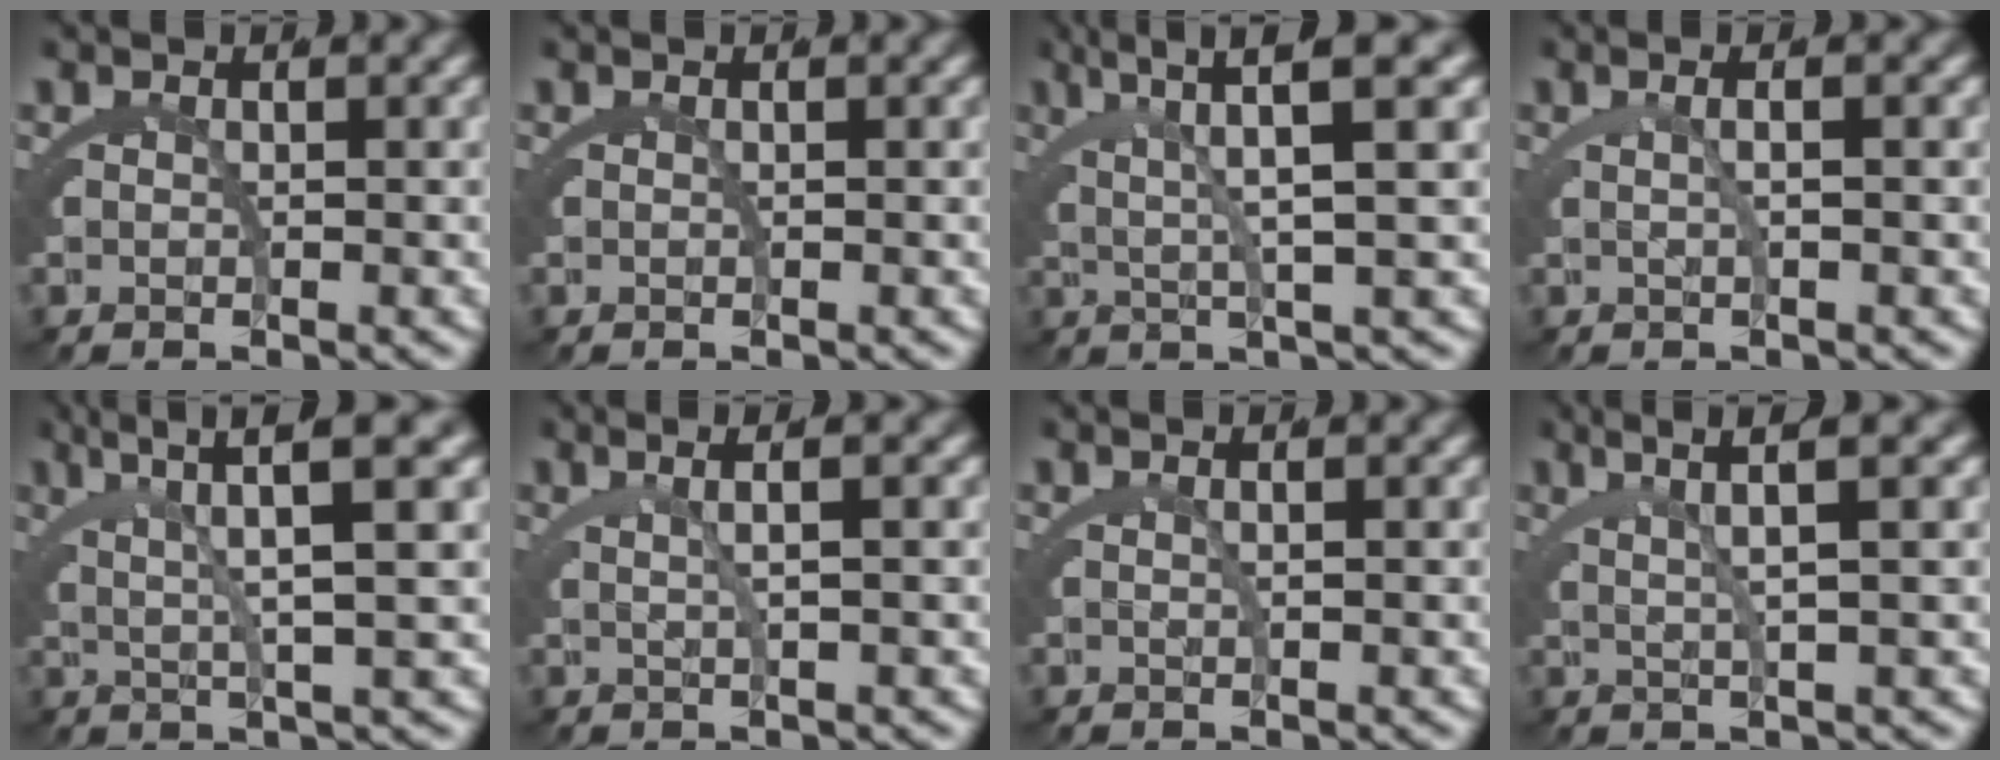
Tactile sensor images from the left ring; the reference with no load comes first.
{"total": 0.0}
{"total": 6.3, "force": [3.6, -0.3, 5.1], "torque": [-0.072, 0.013, 0.057]}
{"total": 1.6, "force": [0.3, -0.6, 1.4], "torque": [-0.015, 0.006, 0.007]}
{"total": 6.5, "force": [3.8, -0.3, 5.2], "torque": [-0.072, 0.014, 0.060]}
{"total": 2.9, "force": [1.6, -0.3, 2.5], "torque": [-0.016, 0.016, 0.023]}
{"total": 1.0, "force": [0.3, -0.7, 0.6], "torque": [-0.009, 0.003, 0.007]}
{"total": 5.1, "force": [3.5, -0.2, 3.6], "torque": [-0.037, 0.024, 0.053]}